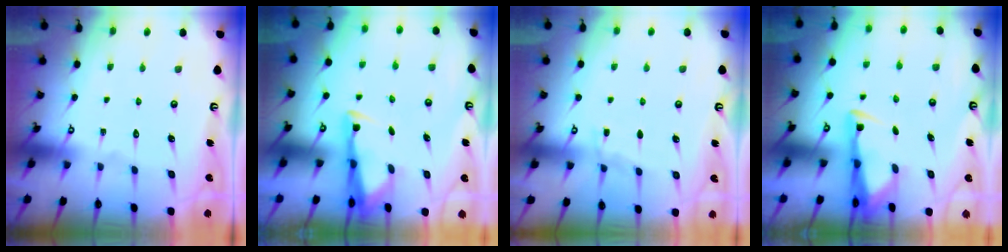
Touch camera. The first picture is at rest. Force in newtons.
{"total": 3.0, "press": 2.9, "slide": 0.8}
{"total": 5.7, "press": 5.7, "slide": 0.6}
{"total": 3.1, "press": 2.9, "slide": 0.9}